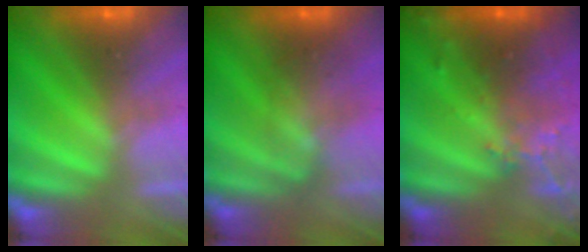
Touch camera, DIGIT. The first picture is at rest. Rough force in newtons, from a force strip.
{"total": 2.2}
{"total": 6.2}